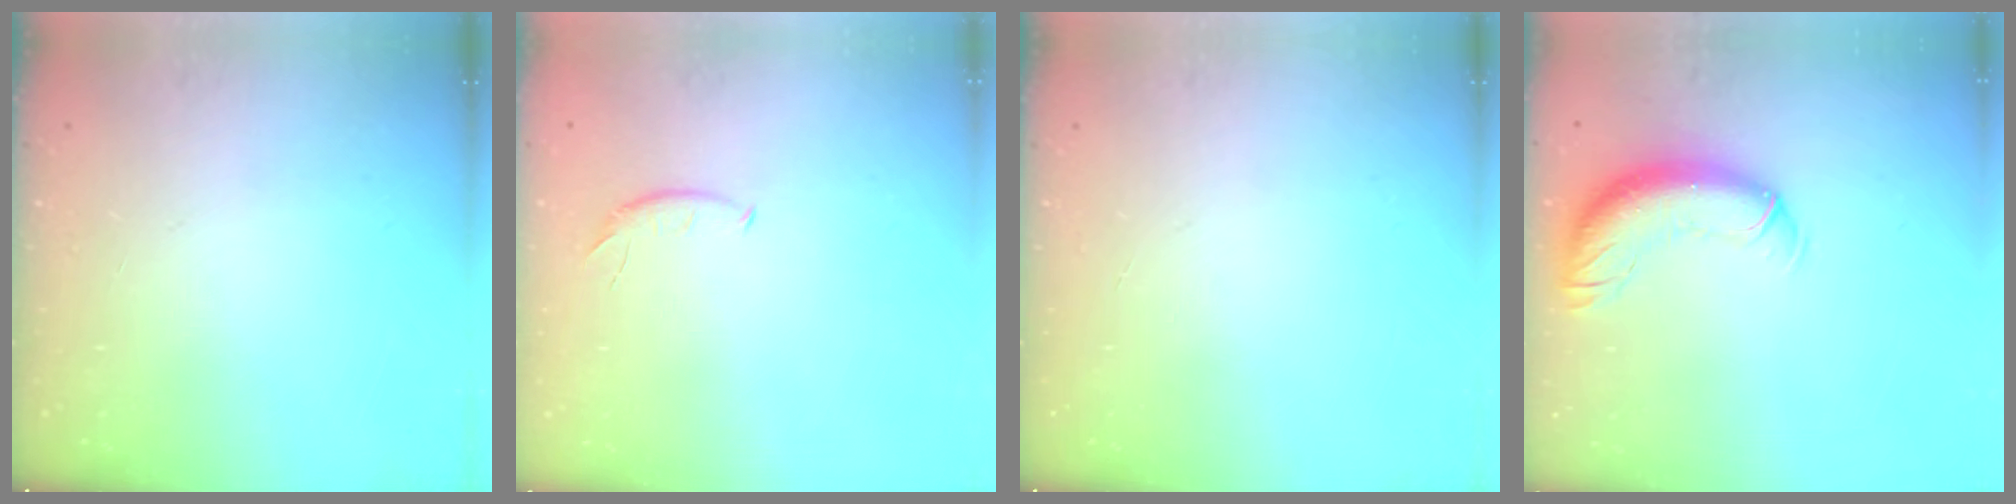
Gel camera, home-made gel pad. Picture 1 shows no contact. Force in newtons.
{"total": 5.5, "press": 5.5, "slide": 0.5}
{"total": 0.0}
{"total": 13.1, "press": 12.8, "slide": 2.9}